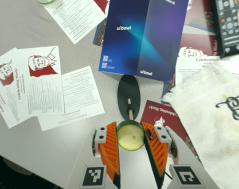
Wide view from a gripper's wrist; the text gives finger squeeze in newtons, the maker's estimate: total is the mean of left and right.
{"total": 10.9, "left": 10.7, "right": 11.2}